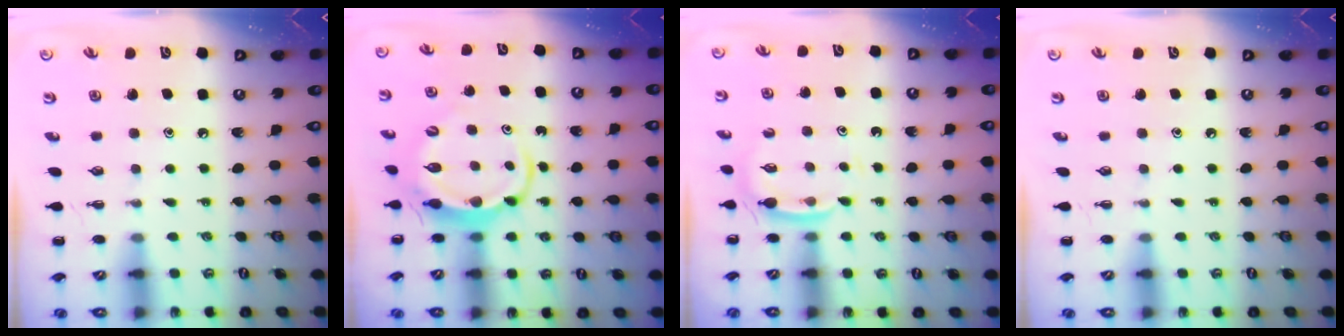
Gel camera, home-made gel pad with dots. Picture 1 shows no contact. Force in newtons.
{"total": 6.3, "press": 6.2, "slide": 1.0}
{"total": 3.9, "press": 3.7, "slide": 1.3}
{"total": 0.0}